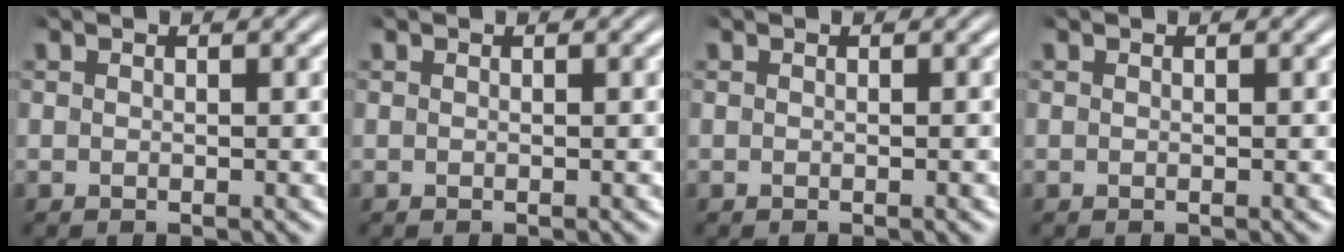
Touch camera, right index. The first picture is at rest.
{"total": 0.0}
{"total": 0.0}
{"total": 0.0}